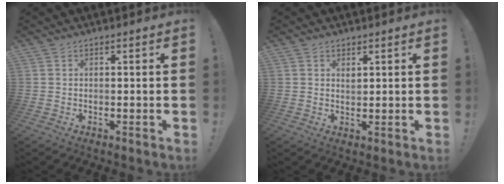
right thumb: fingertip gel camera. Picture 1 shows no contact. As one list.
[{"total": 1.8, "force": [1.2, 1.2, 0.6], "torque": [0.001, -0.007, 0.020]}]